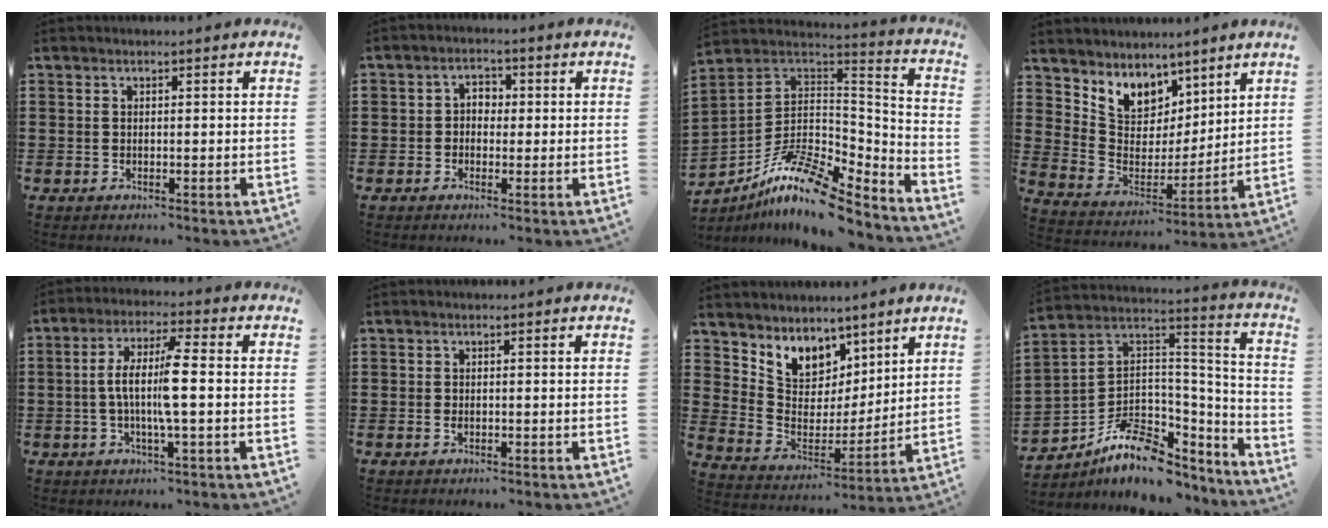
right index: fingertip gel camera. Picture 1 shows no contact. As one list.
[{"total": 2.1, "force": [-0.7, 1.9, 0.8], "torque": [-0.022, 0.012, -0.017]}, {"total": 13.3, "force": [-9.2, 4.1, 8.7], "torque": [-0.170, 0.019, -0.173]}, {"total": 7.3, "force": [5.5, 4.8, 0.5], "torque": [-0.061, -0.045, 0.106]}, {"total": 7.5, "force": [-0.5, 0.8, 7.4], "torque": [-0.146, -0.008, -0.016]}, {"total": 0.6, "force": [0.0, 0.2, 0.5], "torque": [-0.011, -0.005, 0.002]}, {"total": 7.2, "force": [5.5, 4.6, 0.2], "torque": [-0.048, -0.050, 0.103]}, {"total": 10.4, "force": [-6.2, 6.1, 5.7], "torque": [-0.125, 0.010, -0.113]}]